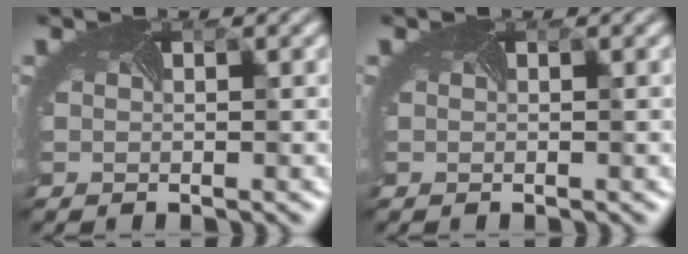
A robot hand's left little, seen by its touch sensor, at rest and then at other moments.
{"total": 0.0}